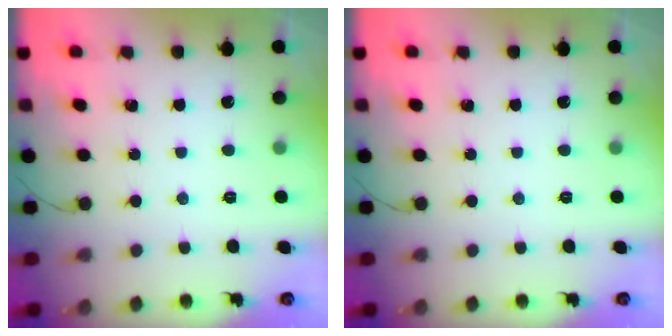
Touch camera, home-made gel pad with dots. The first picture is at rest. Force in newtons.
{"total": 0.0}